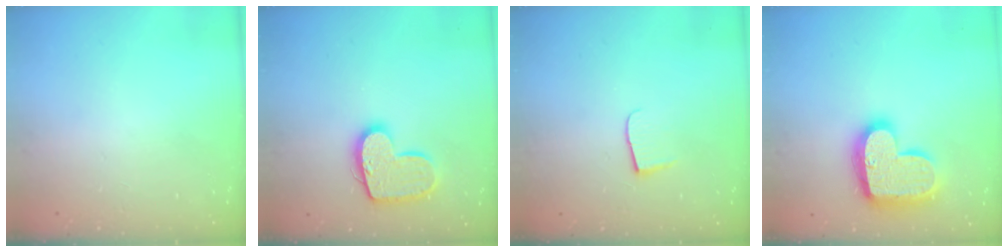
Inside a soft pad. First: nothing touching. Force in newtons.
{"total": 14.3, "press": 14.3, "slide": 0.8}
{"total": 5.5, "press": 5.5, "slide": 0.6}
{"total": 18.9, "press": 18.9, "slide": 1.1}